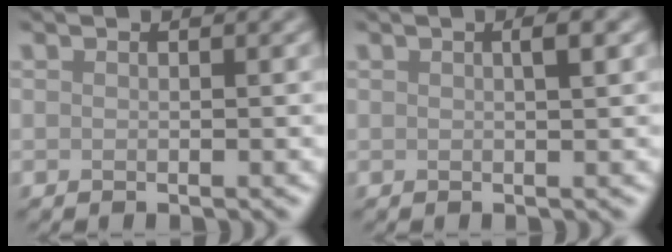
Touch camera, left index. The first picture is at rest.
{"total": 1.4, "force": [0.5, 0.2, 1.3], "torque": [-0.021, 0.005, 0.007]}